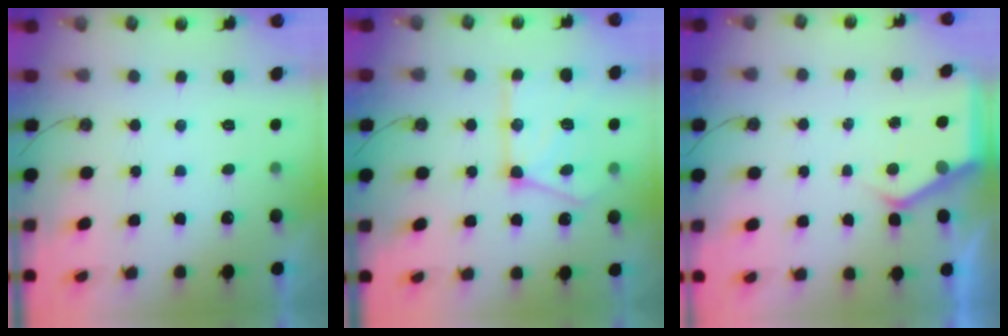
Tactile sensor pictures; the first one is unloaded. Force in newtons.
{"total": 17.5, "press": 17.4, "slide": 1.8}
{"total": 4.4, "press": 4.3, "slide": 0.5}